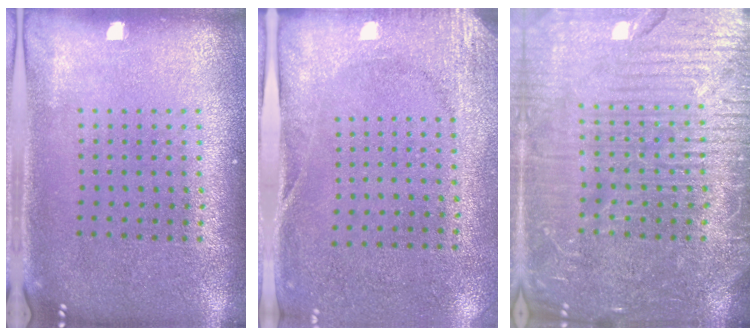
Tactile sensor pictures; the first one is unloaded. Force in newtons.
{"total": 2.7, "press": 2.1, "slide": 1.7}
{"total": 6.9, "press": 6.9, "slide": 0.9}